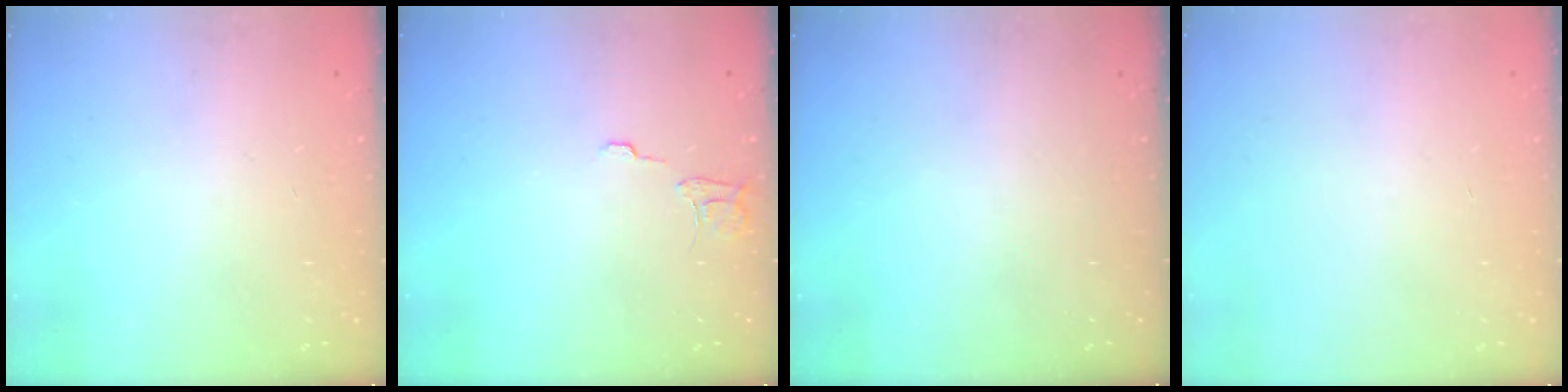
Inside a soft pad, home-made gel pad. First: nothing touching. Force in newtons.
{"total": 5.7, "press": 5.7, "slide": 0.2}
{"total": 0.0}
{"total": 0.0}